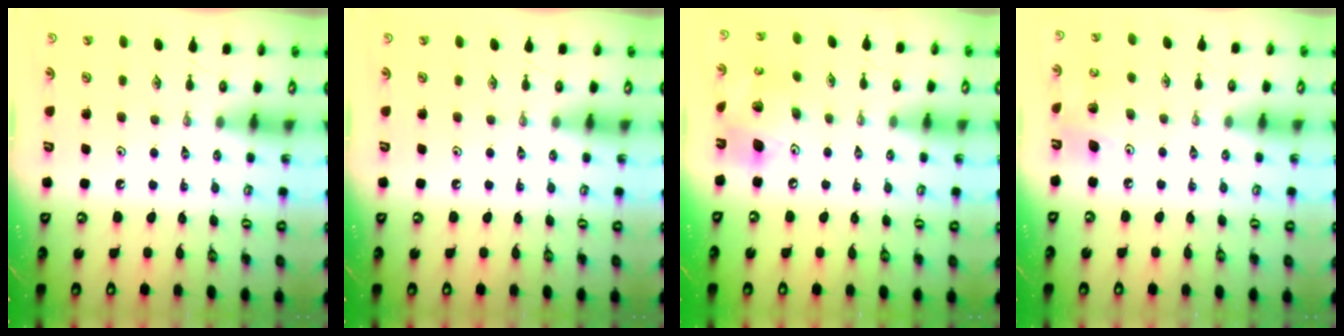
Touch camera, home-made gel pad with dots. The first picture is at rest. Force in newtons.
{"total": 0.0}
{"total": 15.9, "press": 15.5, "slide": 3.4}
{"total": 7.9, "press": 7.7, "slide": 1.6}